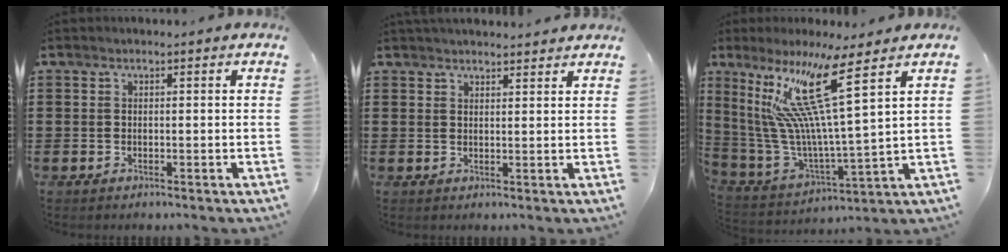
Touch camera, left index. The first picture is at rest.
{"total": 2.0, "force": [2.0, 0.2, 0.0], "torque": [-0.005, -0.002, 0.039]}
{"total": 13.8, "force": [9.2, 0.3, 10.4], "torque": [-0.223, -0.061, 0.146]}